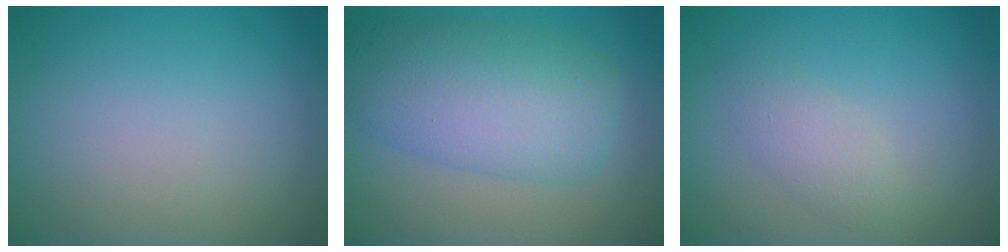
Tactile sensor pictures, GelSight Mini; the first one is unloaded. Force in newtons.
{"total": 8.0, "press": 8.0, "slide": 0.2}
{"total": 2.0, "press": 2.0, "slide": 0.1}